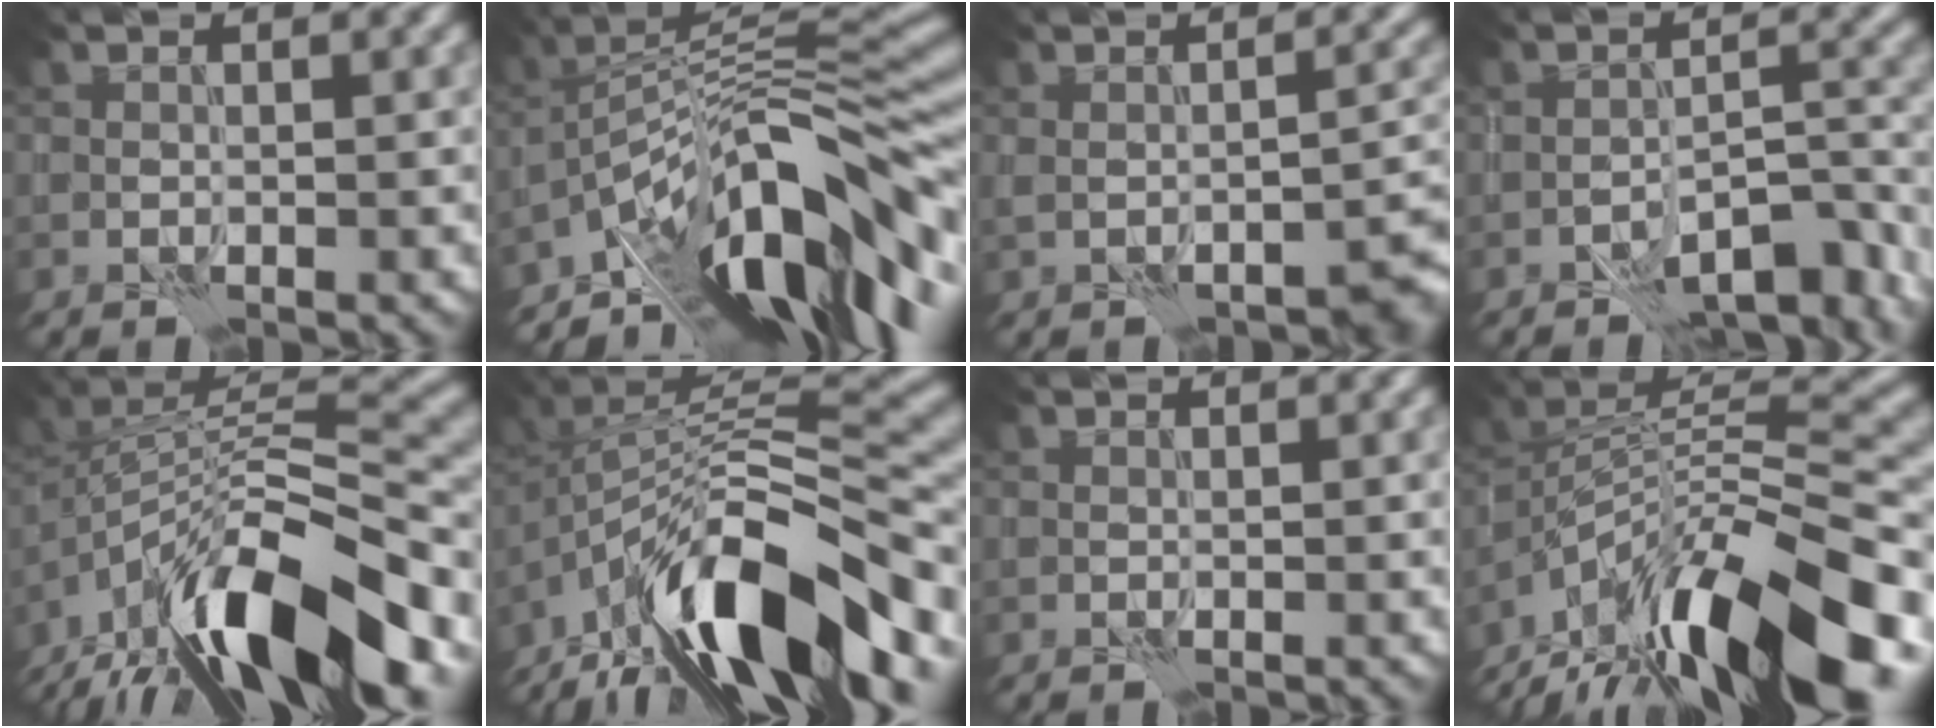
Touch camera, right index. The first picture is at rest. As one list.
[{"total": 14.3, "force": [-7.2, 5.1, 11.2], "torque": [-0.165, 0.031, -0.121]}, {"total": 3.4, "force": [-1.6, 1.0, 2.8], "torque": [-0.045, -0.004, -0.021]}, {"total": 8.3, "force": [-5.9, 2.9, 5.1], "torque": [-0.063, 0.001, -0.091]}, {"total": 16.3, "force": [-9.5, 6.0, 11.8], "torque": [-0.217, 0.017, -0.164]}, {"total": 15.1, "force": [-8.0, 6.3, 11.1], "torque": [-0.192, 0.019, -0.133]}, {"total": 0.0}, {"total": 15.6, "force": [-10.4, 4.8, 10.6], "torque": [-0.192, 0.023, -0.183]}]